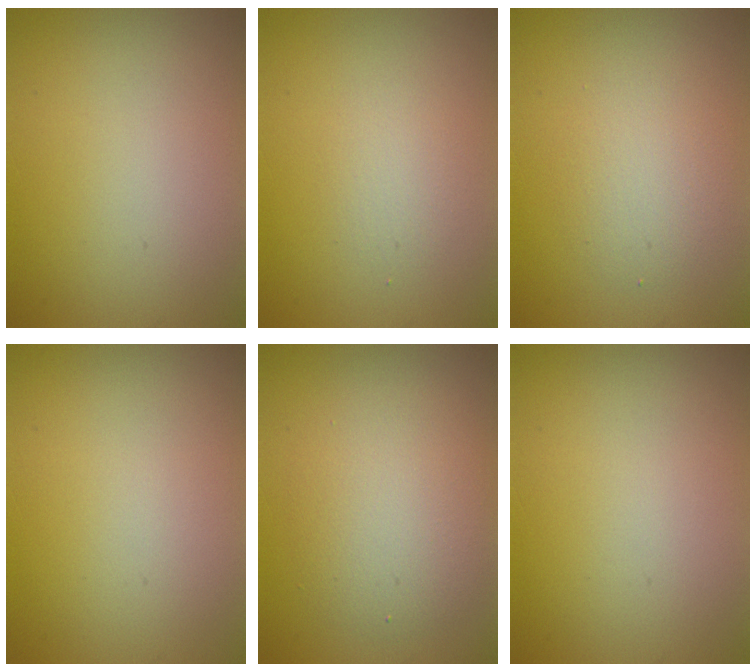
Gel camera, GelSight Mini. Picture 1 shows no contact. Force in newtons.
{"total": 1.4, "press": 1.4, "slide": 0.0}
{"total": 2.6, "press": 2.6, "slide": 0.1}
{"total": 0.0}
{"total": 4.3, "press": 4.3, "slide": 0.2}
{"total": 0.0}